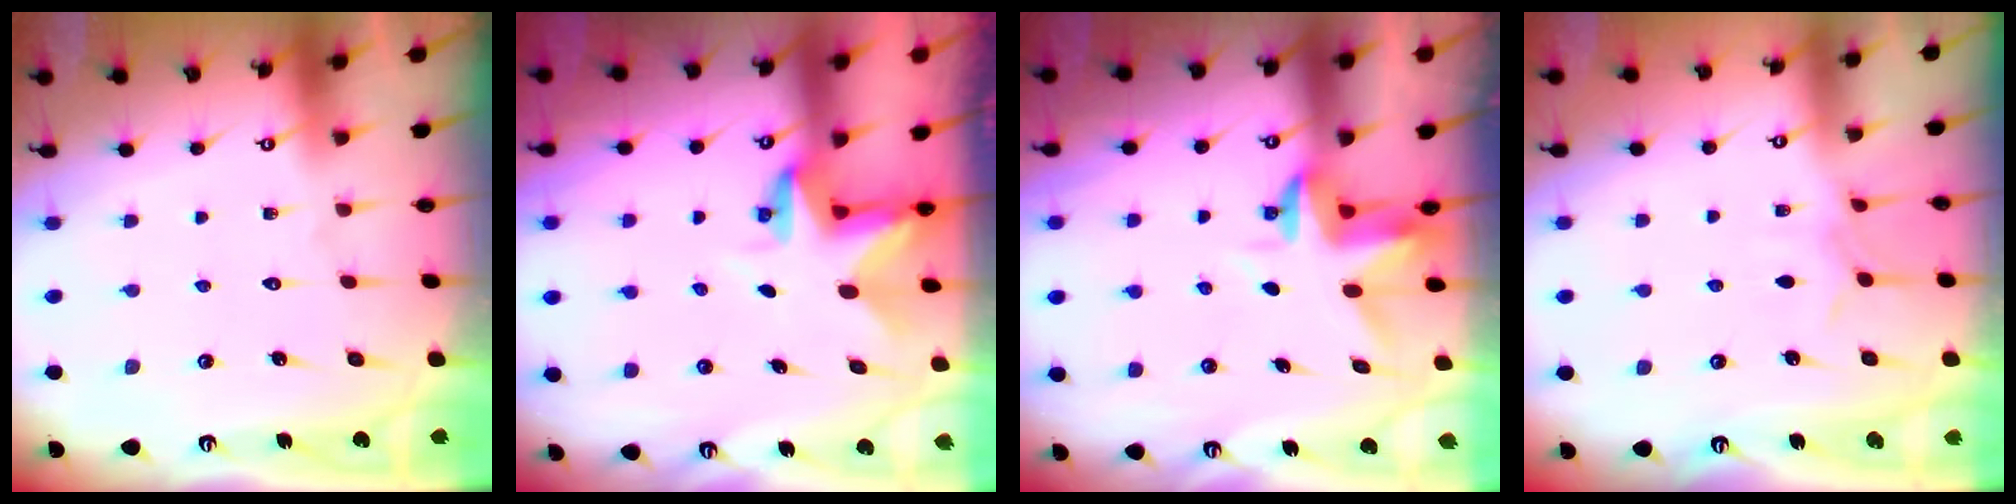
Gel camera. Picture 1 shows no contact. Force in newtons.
{"total": 3.2, "press": 3.2, "slide": 0.2}
{"total": 3.3, "press": 3.2, "slide": 0.4}
{"total": 3.9, "press": 3.9, "slide": 0.2}